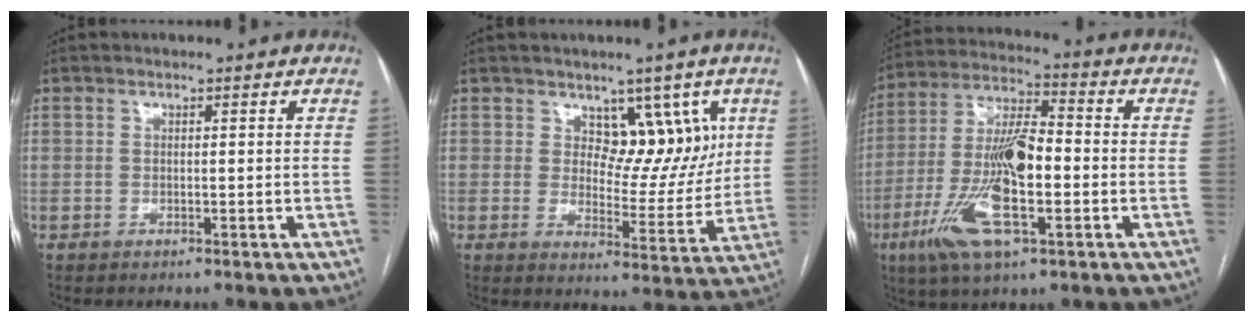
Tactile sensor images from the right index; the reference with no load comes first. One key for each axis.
{"total": 8.2, "fx": 4.0, "fy": 4.9, "fz": 5.3, "tx": -0.050, "ty": 0.000, "tz": 0.064}
{"total": 15.8, "fx": -4.4, "fy": 3.6, "fz": 14.8, "tx": -0.301, "ty": -0.005, "tz": -0.079}